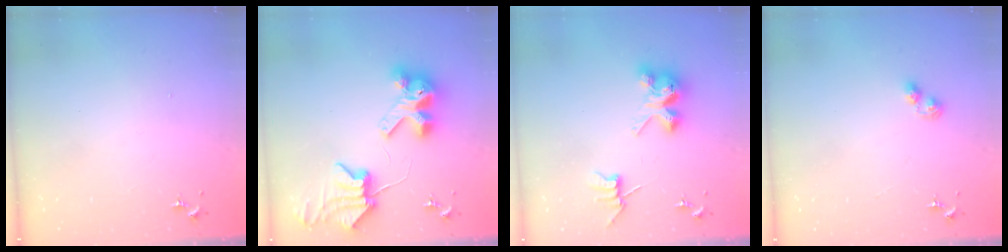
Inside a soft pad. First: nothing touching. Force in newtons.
{"total": 10.8, "press": 10.7, "slide": 1.5}
{"total": 9.9, "press": 9.8, "slide": 0.9}
{"total": 5.6, "press": 5.6, "slide": 0.6}